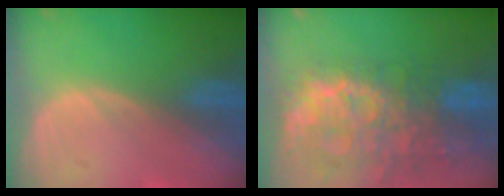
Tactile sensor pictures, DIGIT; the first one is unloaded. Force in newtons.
{"total": 13.7, "press": 11.2, "slide": 7.9}